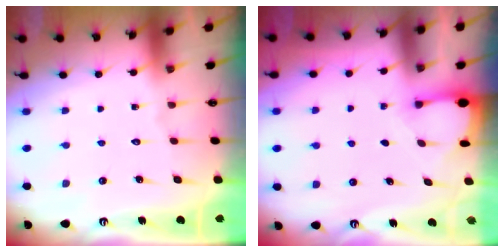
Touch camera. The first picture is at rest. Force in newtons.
{"total": 2.0, "press": 2.0, "slide": 0.4}